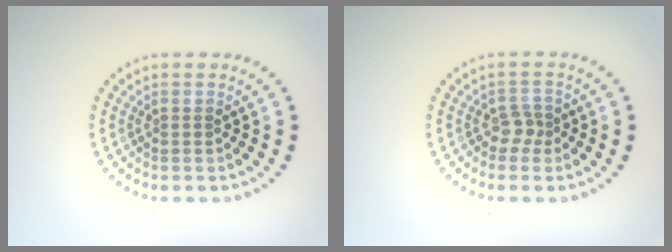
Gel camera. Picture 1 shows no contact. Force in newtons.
{"total": 1.3, "press": 1.0, "slide": 0.9}